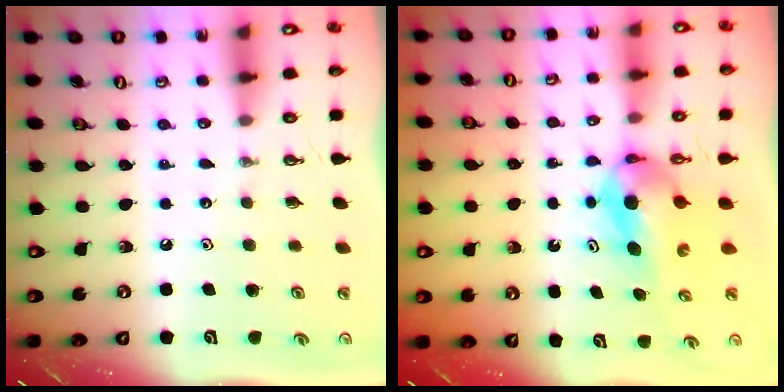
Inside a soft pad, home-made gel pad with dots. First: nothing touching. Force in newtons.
{"total": 8.2, "press": 4.4, "slide": 6.9}